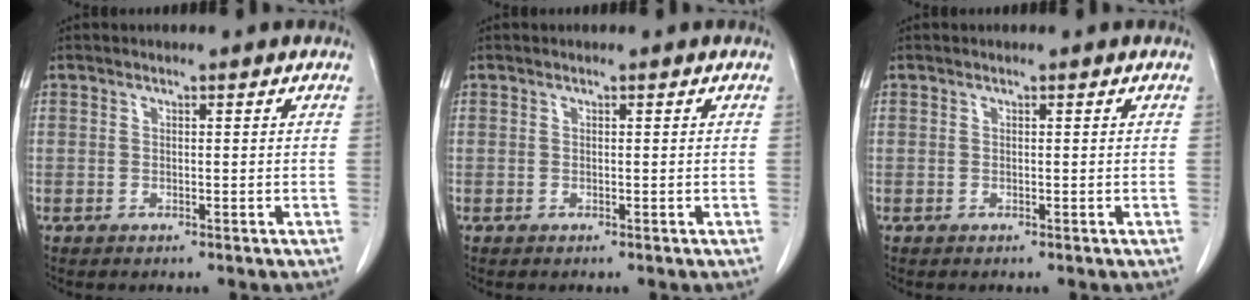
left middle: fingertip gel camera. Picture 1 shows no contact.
{"total": 0.0}
{"total": 0.0}